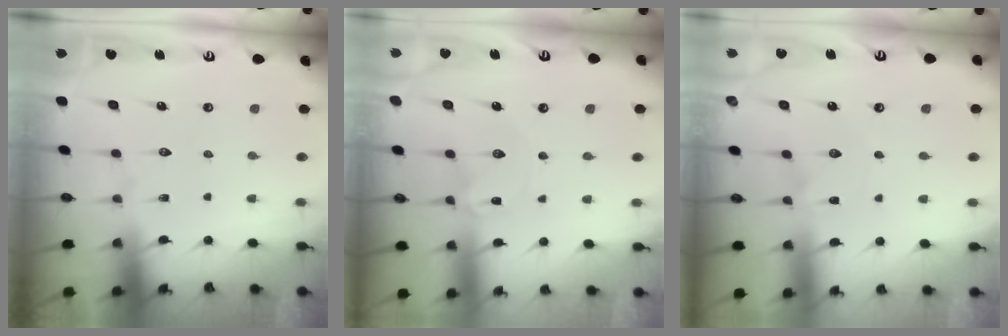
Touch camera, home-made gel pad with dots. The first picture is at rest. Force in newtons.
{"total": 0.7, "press": 0.7, "slide": 0.1}
{"total": 0.6, "press": 0.6, "slide": 0.1}